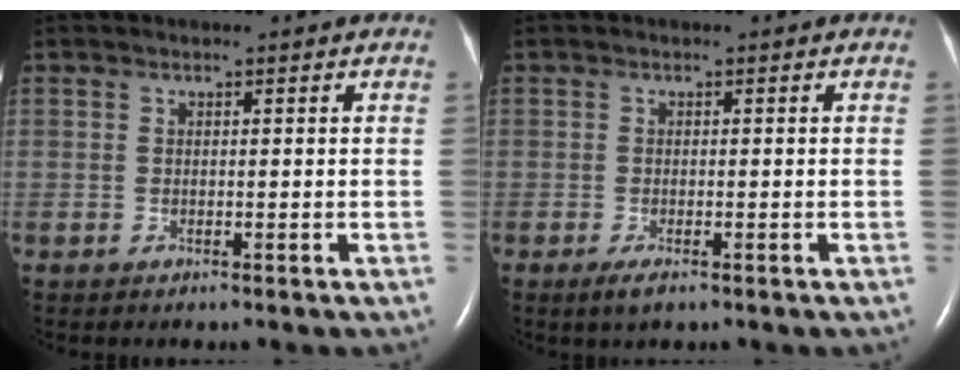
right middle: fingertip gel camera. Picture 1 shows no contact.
{"total": 1.7, "force": [-1.0, 0.4, 1.3], "torque": [-0.027, -0.006, -0.018]}